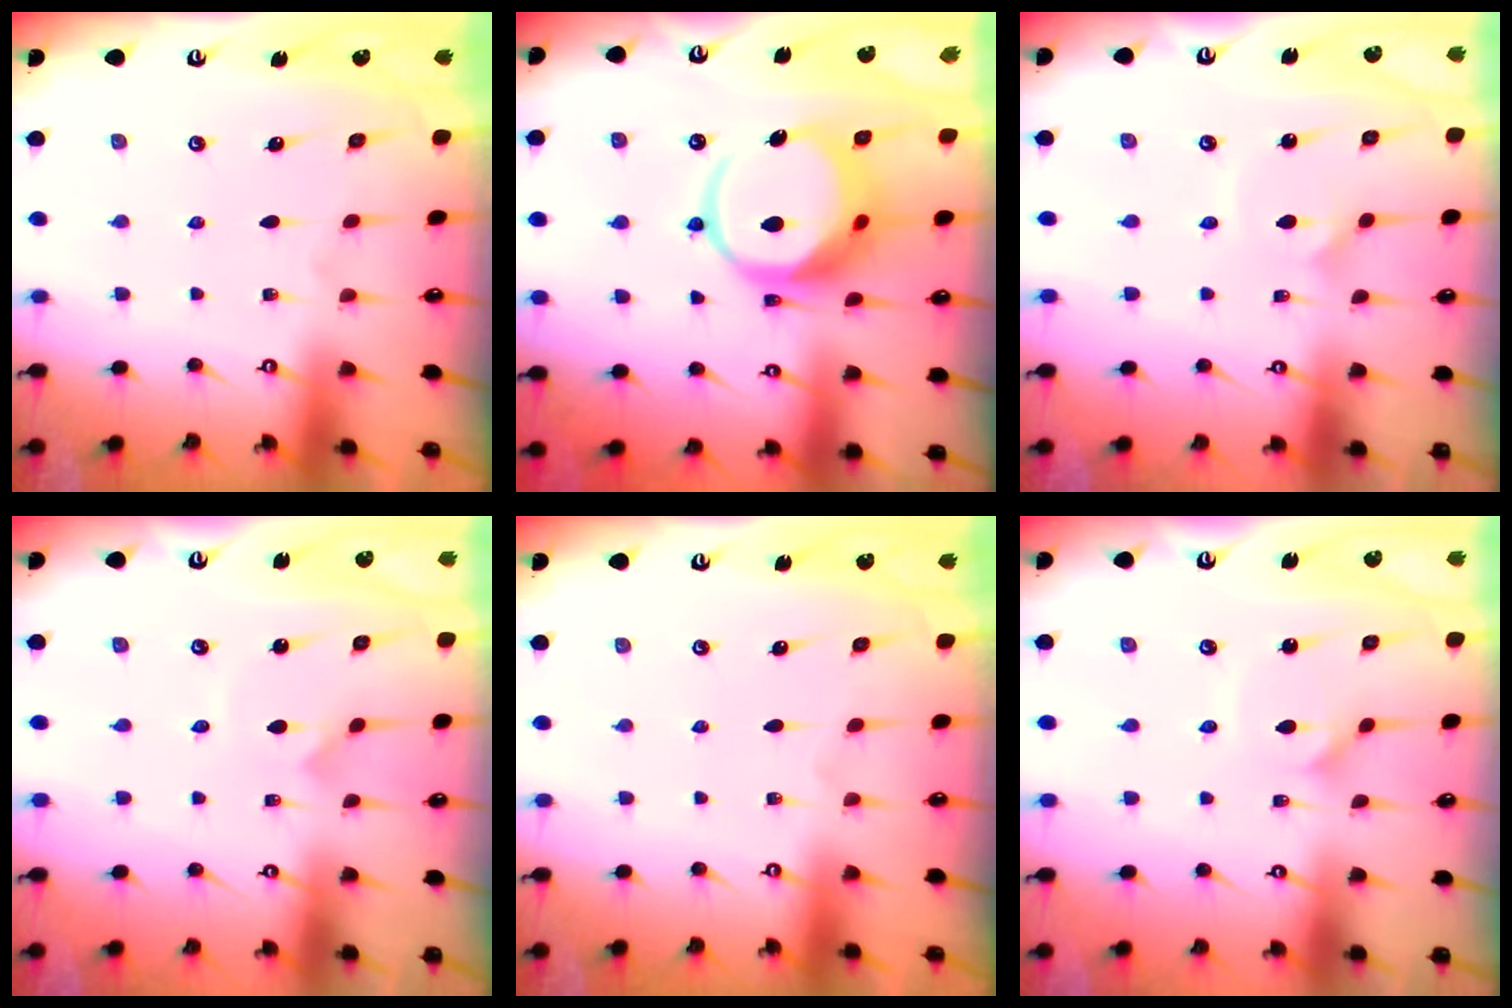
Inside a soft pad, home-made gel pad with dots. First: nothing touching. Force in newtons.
{"total": 16.3, "press": 16.2, "slide": 2.0}
{"total": 1.8, "press": 1.7, "slide": 0.5}
{"total": 1.3, "press": 1.3, "slide": 0.1}
{"total": 0.0}
{"total": 2.3, "press": 2.3, "slide": 0.1}